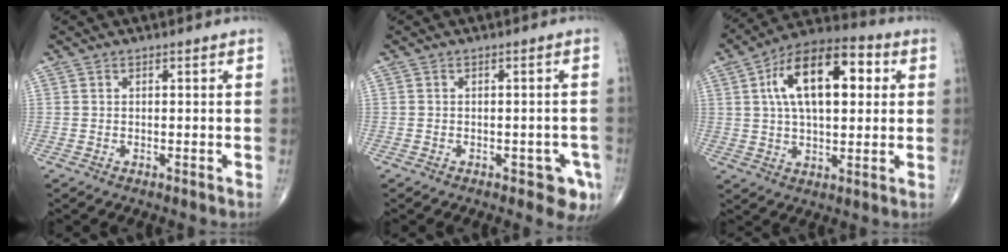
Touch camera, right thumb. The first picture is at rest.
{"total": 4.6, "force": [-2.3, 2.2, 3.4], "torque": [-0.013, 0.007, -0.027]}
{"total": 17.9, "force": [4.3, 9.0, 14.8], "torque": [-0.223, 0.020, 0.061]}